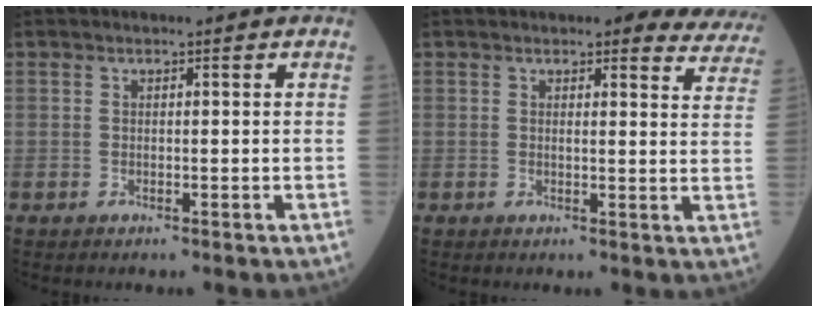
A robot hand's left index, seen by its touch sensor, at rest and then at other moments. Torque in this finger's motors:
{"motor_torque": [0.94, -1.20, 0.58, 0.09]}